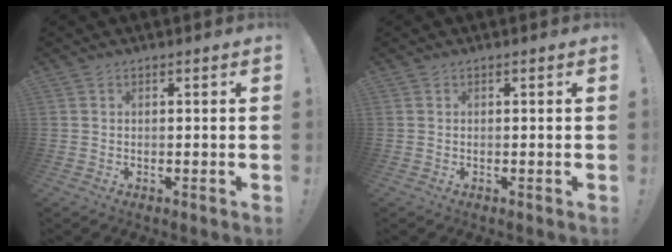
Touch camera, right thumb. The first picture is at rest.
{"total": 0.0}